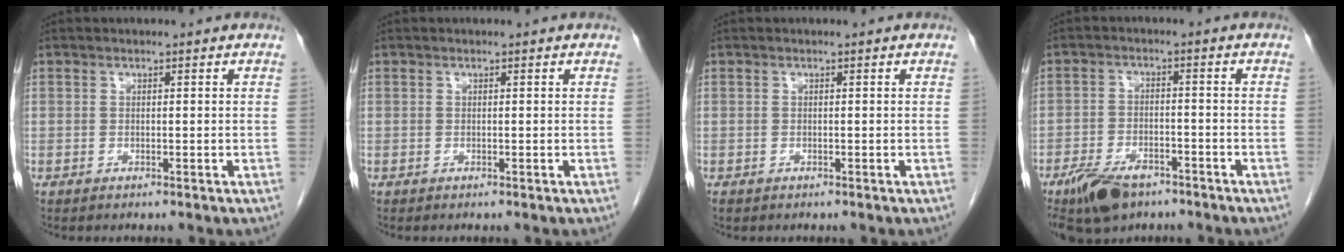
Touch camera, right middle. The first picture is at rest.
{"total": 0.0}
{"total": 0.0}
{"total": 8.4, "force": [-5.8, 3.8, 4.7], "torque": [-0.087, -0.007, -0.098]}